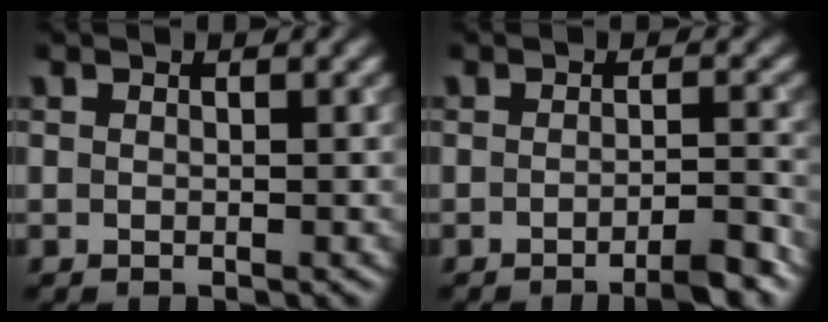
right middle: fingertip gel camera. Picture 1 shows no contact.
{"total": 3.3, "force": [-2.1, 0.6, 2.5], "torque": [-0.025, 0.005, -0.039]}